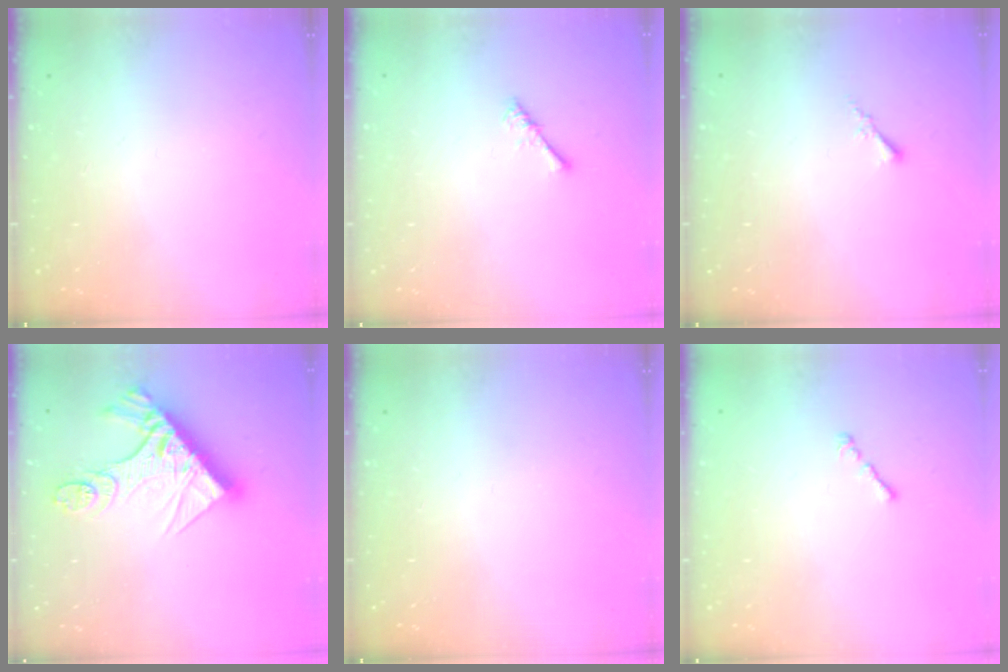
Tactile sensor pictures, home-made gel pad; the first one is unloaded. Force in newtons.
{"total": 0.8, "press": 0.8, "slide": 0.3}
{"total": 0.5, "press": 0.4, "slide": 0.3}
{"total": 18.6, "press": 18.5, "slide": 2.1}
{"total": 0.0}
{"total": 1.0, "press": 0.9, "slide": 0.5}